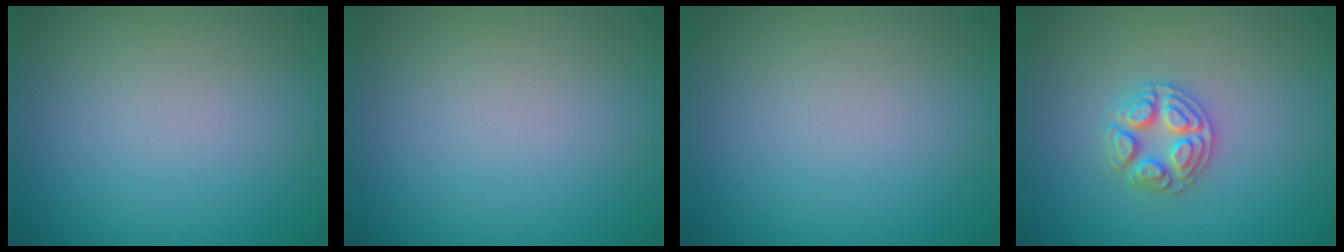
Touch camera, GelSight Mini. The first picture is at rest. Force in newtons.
{"total": 0.0}
{"total": 0.0}
{"total": 2.5, "press": 2.5, "slide": 0.4}